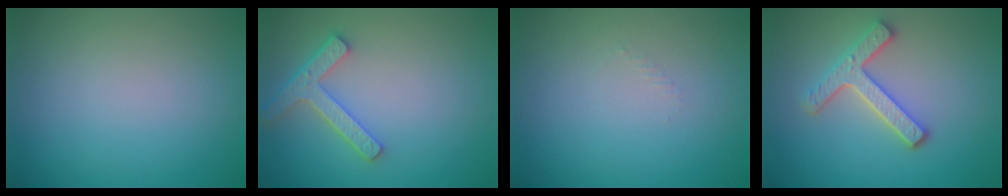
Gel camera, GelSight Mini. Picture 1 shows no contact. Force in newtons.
{"total": 3.7, "press": 3.0, "slide": 2.1}
{"total": 0.5, "press": 0.5, "slide": 0.2}
{"total": 3.7, "press": 3.1, "slide": 2.0}